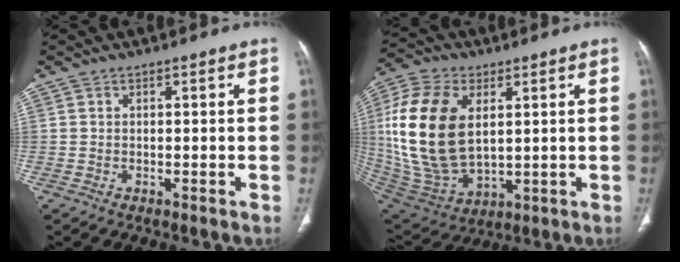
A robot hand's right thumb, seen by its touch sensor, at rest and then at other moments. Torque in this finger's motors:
{"motor_torque": [0.48, 0.61, 1.42, -0.19, 0.29]}